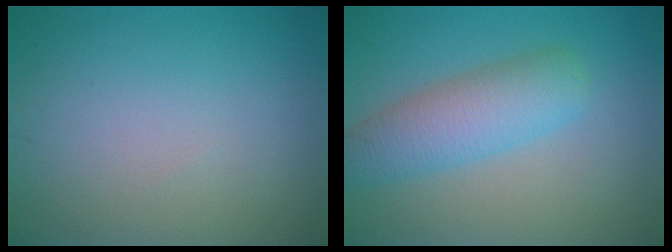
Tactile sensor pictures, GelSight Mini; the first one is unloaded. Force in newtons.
{"total": 4.9, "press": 4.9, "slide": 0.1}